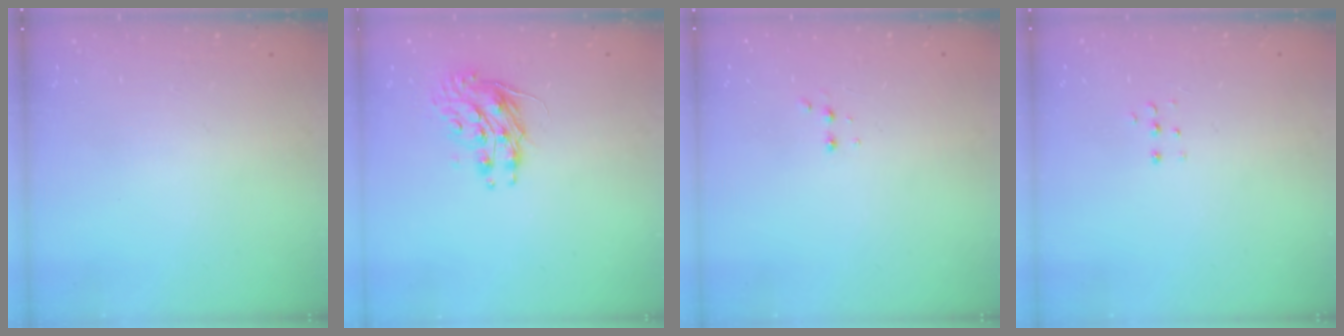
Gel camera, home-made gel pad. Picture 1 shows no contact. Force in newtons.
{"total": 8.9, "press": 8.9, "slide": 0.3}
{"total": 2.9, "press": 2.7, "slide": 1.0}
{"total": 3.8, "press": 3.7, "slide": 0.7}